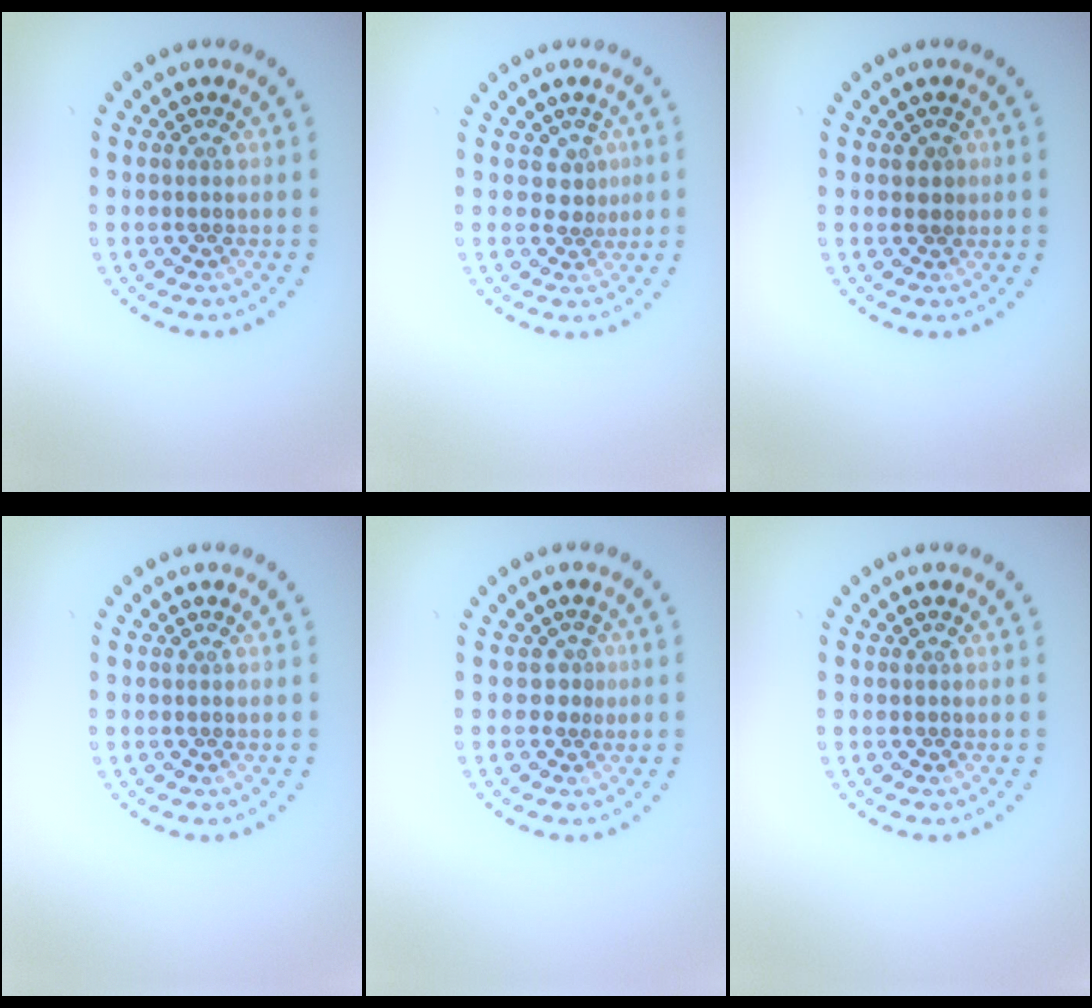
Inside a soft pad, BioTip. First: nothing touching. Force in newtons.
{"total": 1.6, "press": 1.1, "slide": 1.2}
{"total": 0.9, "press": 0.9, "slide": 0.2}
{"total": 0.0}
{"total": 1.0, "press": 0.4, "slide": 0.9}
{"total": 0.0}